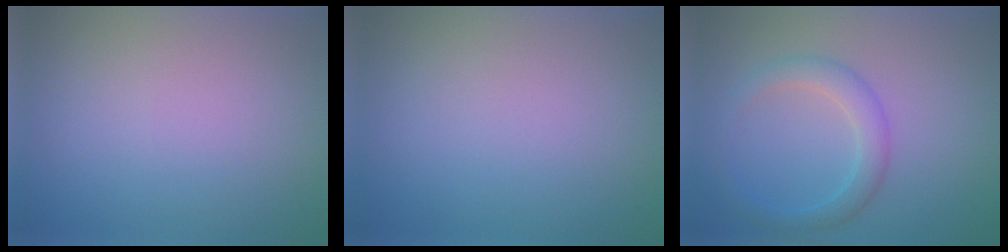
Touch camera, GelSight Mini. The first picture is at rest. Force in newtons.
{"total": 0.0}
{"total": 2.8, "press": 2.8, "slide": 0.2}